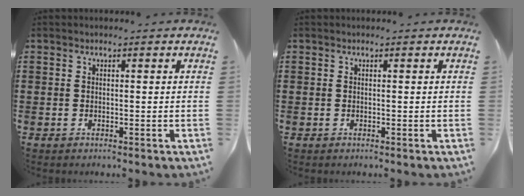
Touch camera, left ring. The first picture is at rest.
{"total": 0.0}